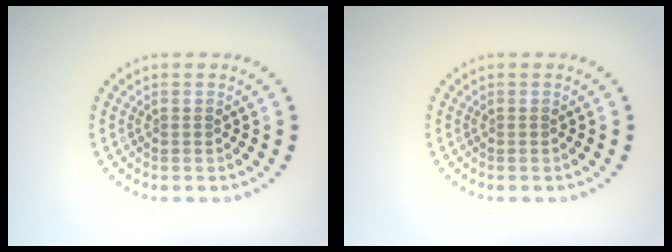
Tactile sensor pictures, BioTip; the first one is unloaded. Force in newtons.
{"total": 0.0}